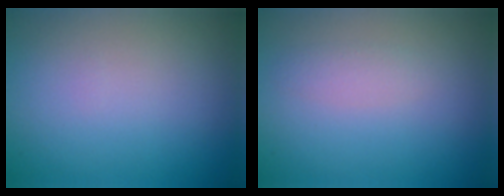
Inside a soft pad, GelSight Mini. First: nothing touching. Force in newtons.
{"total": 1.1, "press": 1.1, "slide": 0.0}